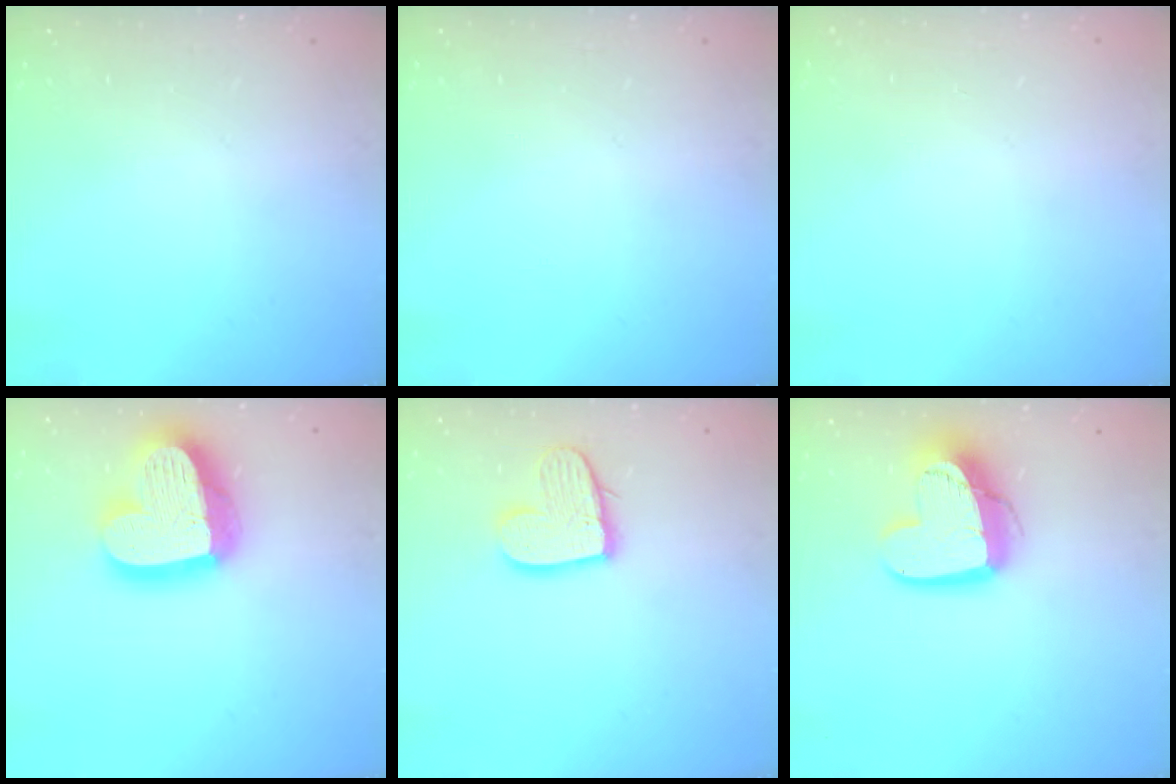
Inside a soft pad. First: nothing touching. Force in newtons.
{"total": 0.0}
{"total": 0.0}
{"total": 24.3, "press": 24.2, "slide": 2.4}
{"total": 12.6, "press": 12.5, "slide": 1.0}
{"total": 14.6, "press": 14.6, "slide": 1.1}